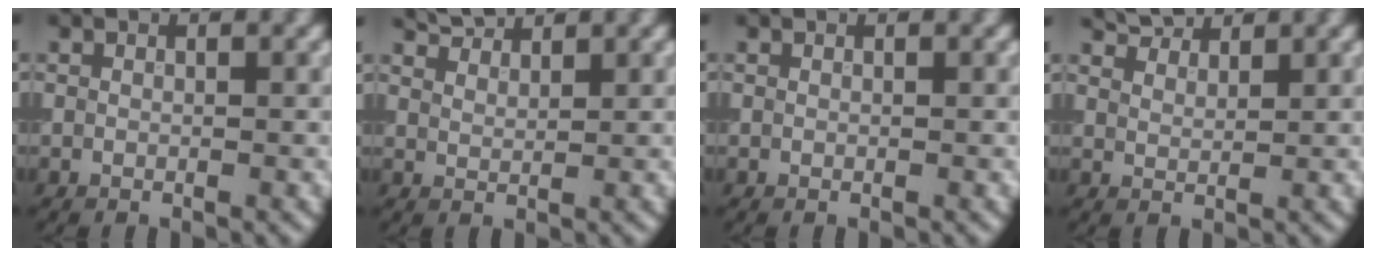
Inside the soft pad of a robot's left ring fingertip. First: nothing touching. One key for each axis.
{"total": 2.4, "fx": 2.3, "fy": 0.3, "fz": 0.6, "tx": -0.010, "ty": 0.005, "tz": 0.043}
{"total": 0.0}
{"total": 2.9, "fx": 2.7, "fy": 0.7, "fz": 0.8, "tx": -0.015, "ty": 0.000, "tz": 0.052}